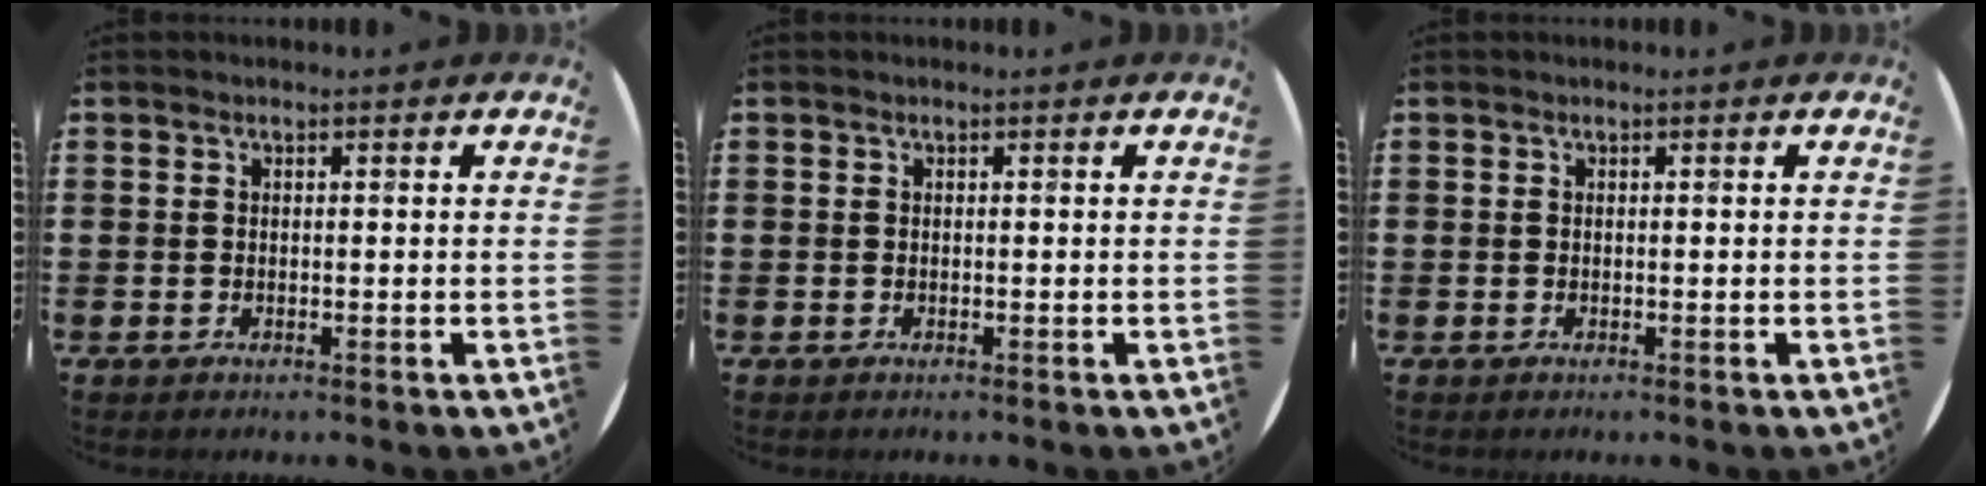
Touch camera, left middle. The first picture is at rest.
{"total": 0.0}
{"total": 0.0}